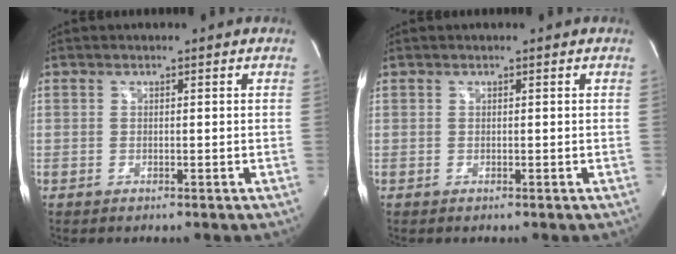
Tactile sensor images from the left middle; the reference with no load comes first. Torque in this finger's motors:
{"motor_torque": [0.34, -0.42, 0.07, 0.01]}